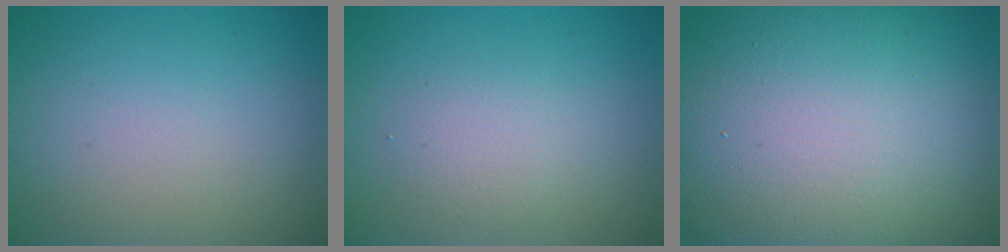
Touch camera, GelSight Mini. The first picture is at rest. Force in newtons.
{"total": 1.9, "press": 1.9, "slide": 0.0}
{"total": 23.6, "press": 23.5, "slide": 1.6}